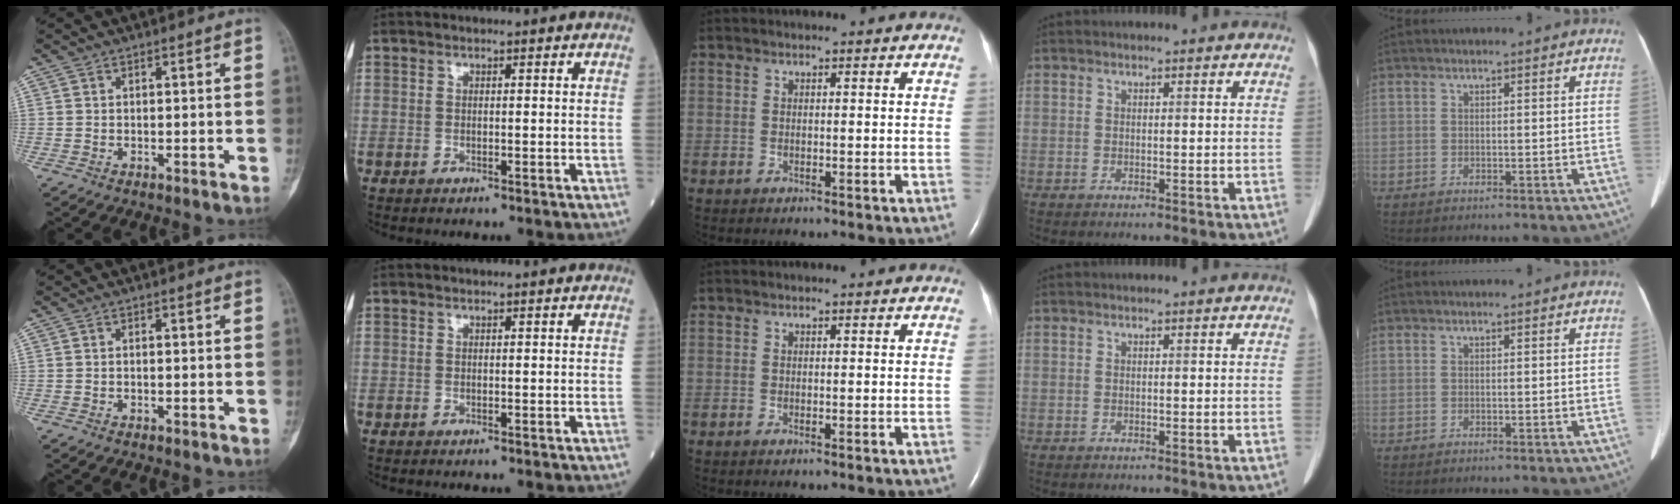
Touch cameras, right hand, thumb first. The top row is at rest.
{}